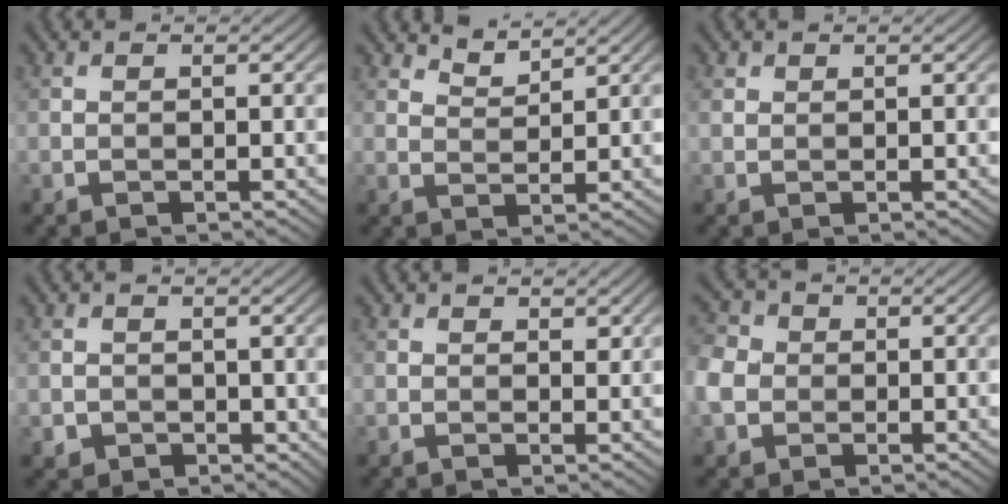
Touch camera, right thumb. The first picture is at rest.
{"total": 2.6, "force": [2.4, 0.5, 0.8], "torque": [-0.018, -0.002, 0.051]}
{"total": 0.9, "force": [0.6, 0.7, 0.3], "torque": [-0.008, 0.002, 0.011]}
{"total": 1.5, "force": [0.1, 1.5, 0.2], "torque": [-0.008, -0.009, 0.000]}
{"total": 1.2, "force": [0.9, 0.6, 0.6], "torque": [-0.008, 0.000, 0.015]}
{"total": 5.4, "force": [-0.7, 4.5, 2.7], "torque": [-0.088, 0.005, -0.031]}